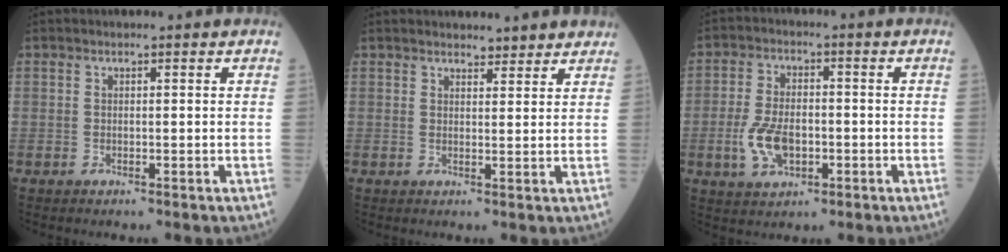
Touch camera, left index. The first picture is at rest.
{"total": 6.0, "force": [5.6, 1.8, 1.0], "torque": [-0.002, 0.015, 0.065]}
{"total": 7.3, "force": [-2.0, 3.9, 5.8], "torque": [-0.132, 0.004, -0.031]}